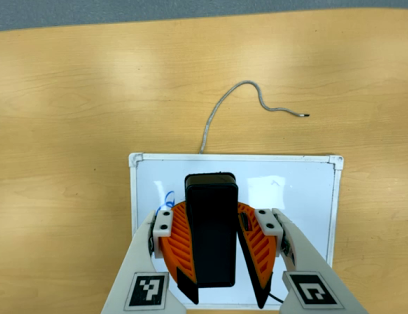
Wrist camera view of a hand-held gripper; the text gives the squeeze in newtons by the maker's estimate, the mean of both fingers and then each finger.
{"total": 10.8, "left": 10.7, "right": 10.9}